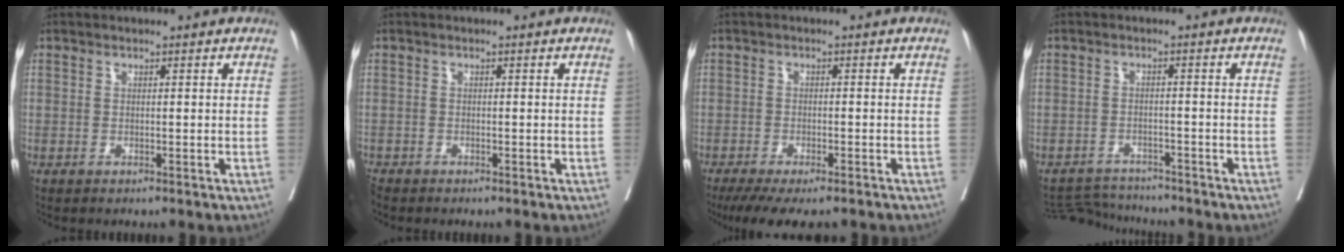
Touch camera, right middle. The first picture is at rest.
{"total": 1.3, "force": [-1.3, 0.3, 0.2], "torque": [-0.008, -0.006, -0.024]}
{"total": 9.8, "force": [-7.9, 2.3, 5.2], "torque": [-0.074, -0.017, -0.116]}
{"total": 5.1, "force": [-5.1, 0.1, -0.7], "torque": [0.006, -0.002, -0.088]}